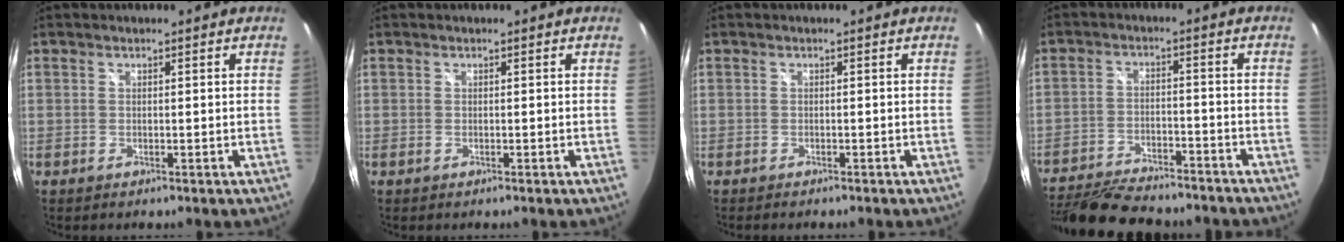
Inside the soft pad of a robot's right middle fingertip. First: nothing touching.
{"total": 0.0}
{"total": 1.9, "force": [-1.7, 0.4, 0.6], "torque": [-0.016, -0.013, -0.029]}
{"total": 20.8, "force": [-17.4, 5.9, 9.7], "torque": [-0.200, -0.031, -0.264]}